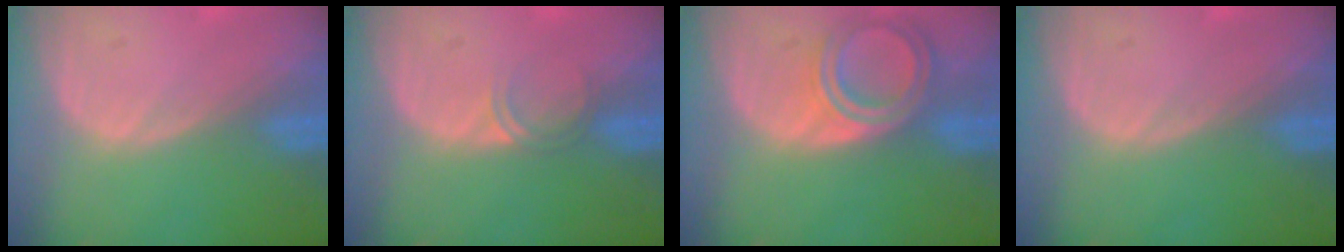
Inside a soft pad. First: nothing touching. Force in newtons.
{"total": 1.8, "press": 1.5, "slide": 1.1}
{"total": 6.6, "press": 5.9, "slide": 3.0}
{"total": 0.0}